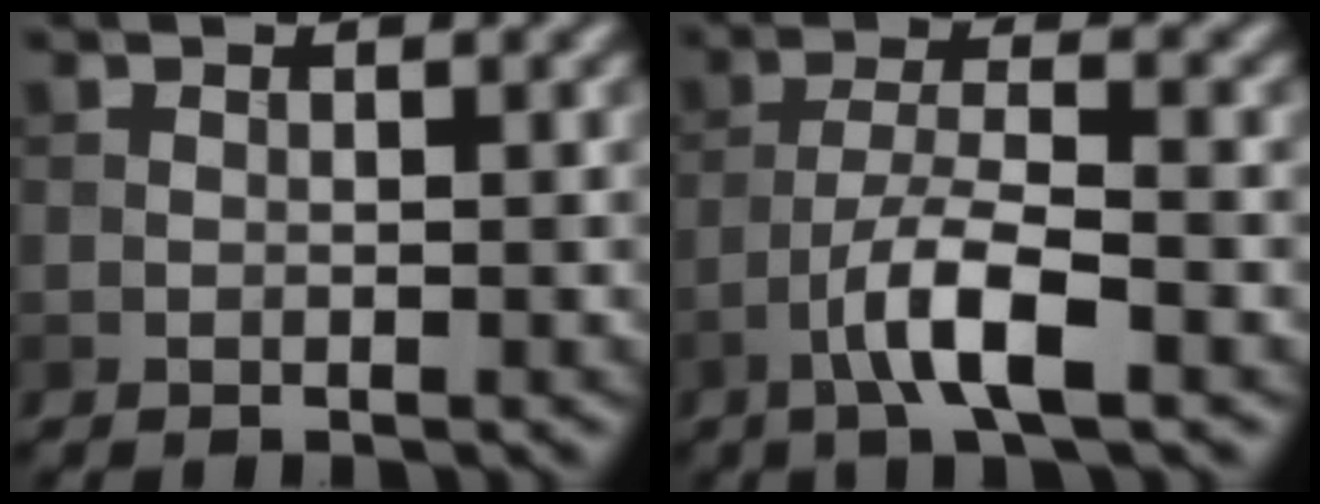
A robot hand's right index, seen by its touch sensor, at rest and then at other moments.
{"total": 5.7, "force": [-2.8, 1.2, 4.8], "torque": [-0.089, 0.007, -0.055]}